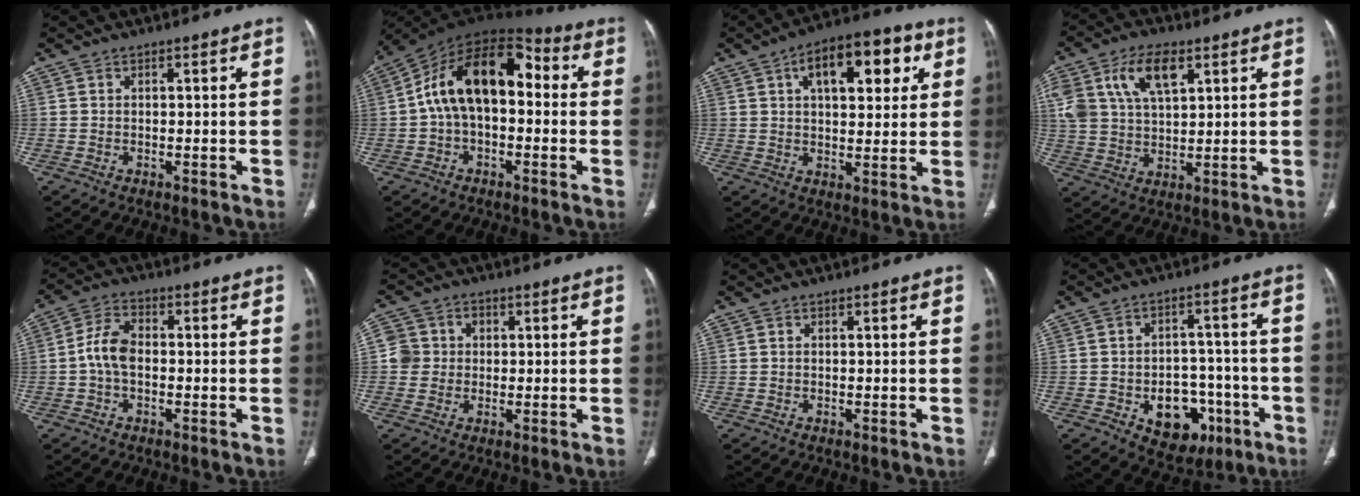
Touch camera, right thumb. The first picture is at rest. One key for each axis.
{"total": 16.3, "fx": 0.9, "fy": 9.6, "fz": 13.2, "tx": -0.202, "ty": 0.053, "tz": 0.004}
{"total": 14.9, "fx": 5.6, "fy": 7.3, "fz": 11.7, "tx": -0.131, "ty": 0.007, "tz": 0.080}
{"total": 13.6, "fx": 5.9, "fy": 7.5, "fz": 9.7, "tx": -0.181, "ty": -0.005, "tz": 0.117}
{"total": 6.1, "fx": -0.8, "fy": 3.7, "fz": 4.7, "tx": -0.091, "ty": 0.019, "tz": -0.022}
{"total": 5.2, "fx": 0.4, "fy": 5.0, "fz": 1.1, "tx": 0.005, "ty": 0.012, "tz": 0.002}
{"total": 0.0}
{"total": 12.2, "fx": -4.8, "fy": 8.7, "fz": 7.2, "tx": -0.056, "ty": 0.041, "tz": -0.054}